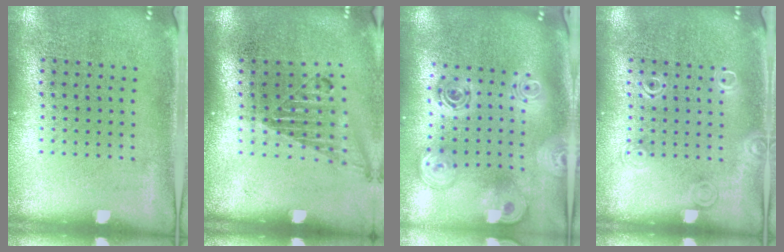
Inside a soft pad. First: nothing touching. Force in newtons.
{"total": 1.2, "press": 1.1, "slide": 0.4}
{"total": 2.6, "press": 2.0, "slide": 1.7}
{"total": 1.2, "press": 1.2, "slide": 0.2}